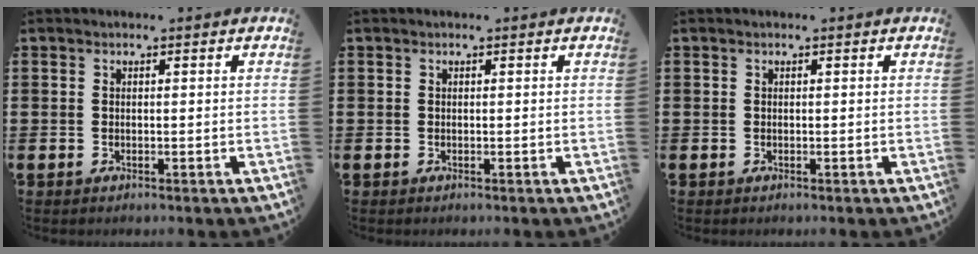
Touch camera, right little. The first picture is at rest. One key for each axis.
{"total": 0.0}
{"total": 0.0}